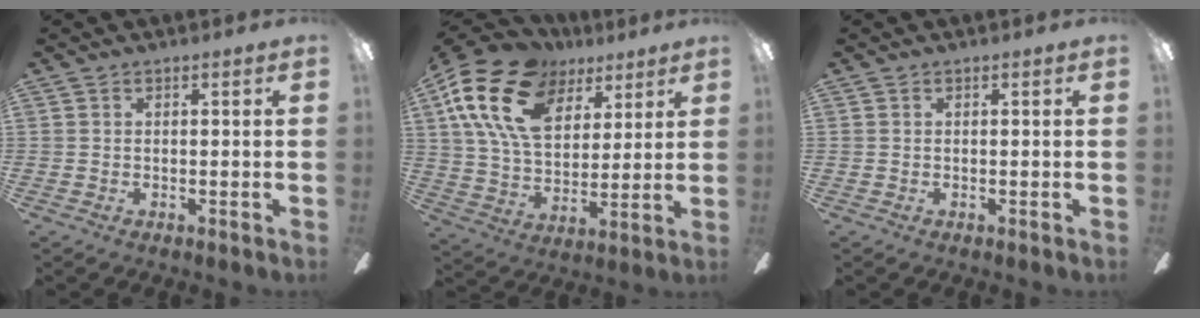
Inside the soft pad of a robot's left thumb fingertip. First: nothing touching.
{"total": 21.7, "force": [10.8, 13.8, 12.7], "torque": [-0.253, -0.038, 0.195]}
{"total": 0.0}